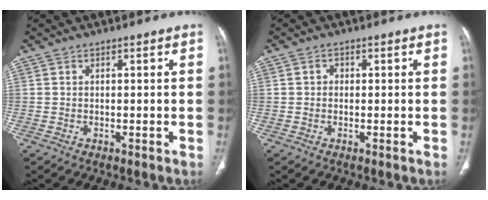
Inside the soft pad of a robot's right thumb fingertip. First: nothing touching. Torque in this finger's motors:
{"motor_torque": [-0.29, 0.21, 0.04, -0.02, 0.06]}